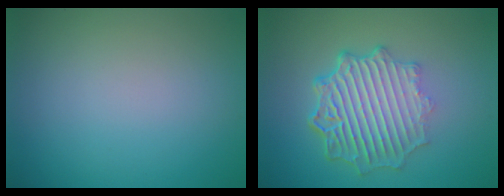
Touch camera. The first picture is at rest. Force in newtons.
{"total": 7.3, "press": 5.2, "slide": 5.1}